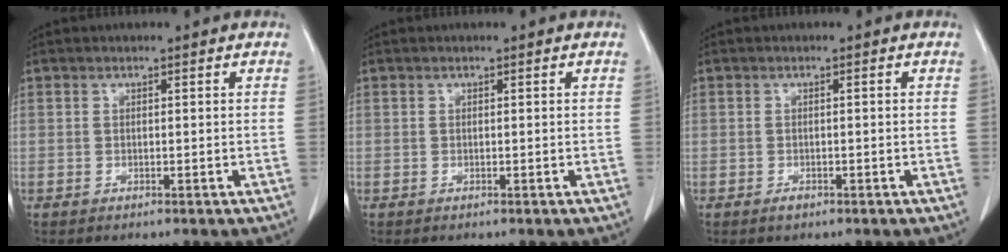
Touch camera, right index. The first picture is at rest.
{"total": 0.0}
{"total": 1.0, "force": [-0.7, 0.6, 0.5], "torque": [-0.007, 0.001, -0.007]}